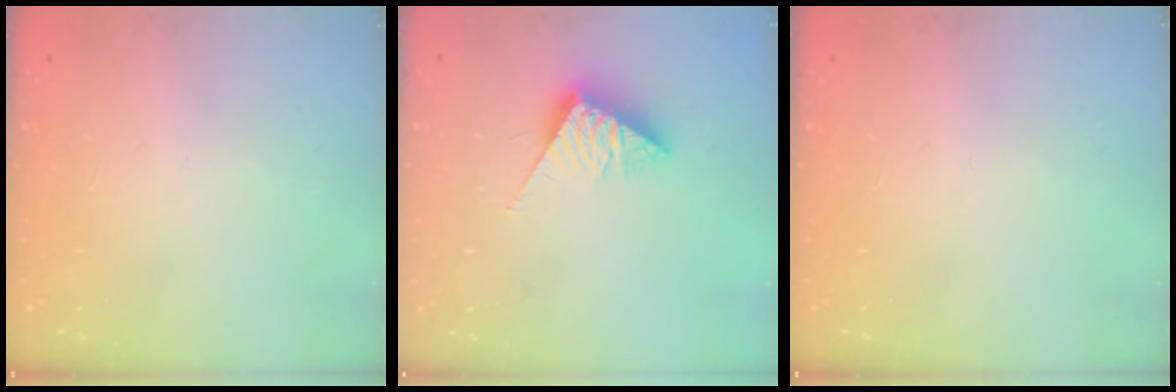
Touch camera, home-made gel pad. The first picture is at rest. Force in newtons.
{"total": 8.2, "press": 8.2, "slide": 0.4}
{"total": 0.0}